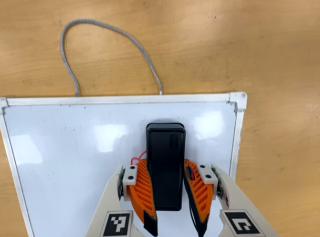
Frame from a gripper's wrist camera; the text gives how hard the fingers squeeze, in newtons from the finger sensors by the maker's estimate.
{"total": 14.3, "left": 13.3, "right": 15.3}